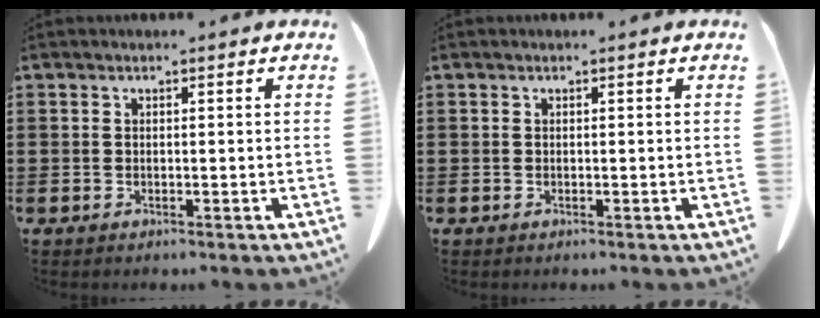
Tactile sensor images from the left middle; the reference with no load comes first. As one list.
[{"total": 0.0}]